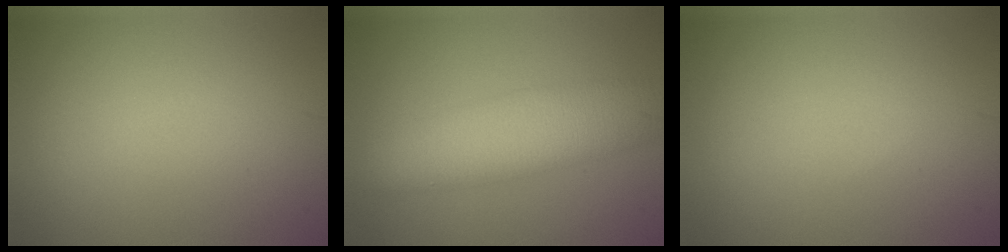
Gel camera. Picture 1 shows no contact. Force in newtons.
{"total": 6.4, "press": 6.4, "slide": 0.2}
{"total": 0.0}